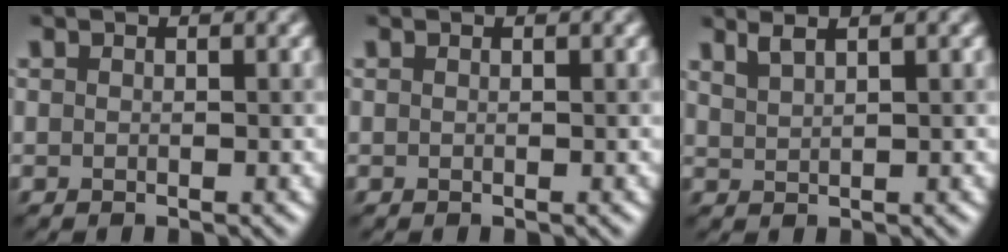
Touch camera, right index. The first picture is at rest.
{"total": 0.0}
{"total": 2.2, "force": [1.7, 0.6, 1.3], "torque": [-0.014, 0.010, 0.026]}